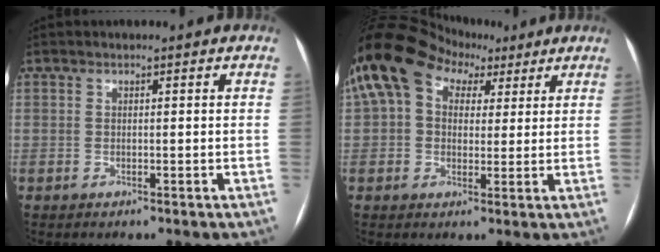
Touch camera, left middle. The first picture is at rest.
{"total": 14.3, "force": [6.7, 9.7, 8.1], "torque": [-0.175, 0.070, 0.115]}